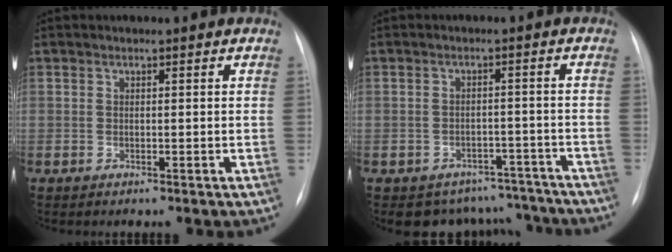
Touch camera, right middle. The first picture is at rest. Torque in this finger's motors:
{"motor_torque": [0.85, -1.09, 0.31, 0.04]}